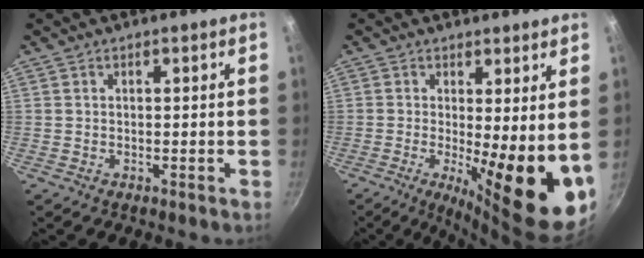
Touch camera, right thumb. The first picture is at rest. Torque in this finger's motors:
{"motor_torque": [-0.36, 1.45, 1.78, -0.34, 0.32]}